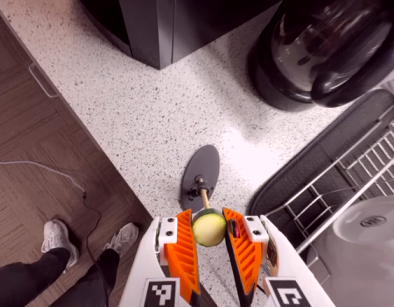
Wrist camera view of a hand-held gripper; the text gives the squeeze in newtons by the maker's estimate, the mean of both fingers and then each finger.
{"total": 11.3, "left": 11.2, "right": 11.5}